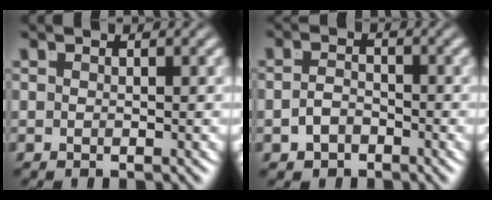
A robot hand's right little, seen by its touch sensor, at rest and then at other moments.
{"total": 2.2, "force": [-1.6, 1.3, 0.4], "torque": [-0.014, -0.017, -0.020]}